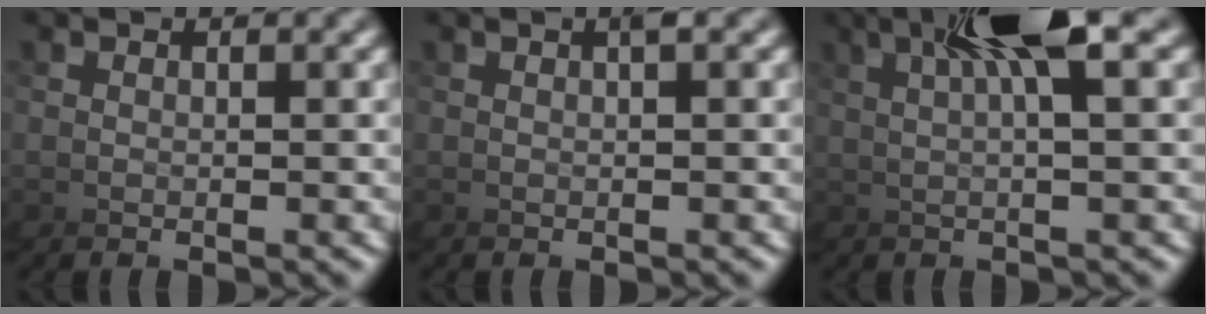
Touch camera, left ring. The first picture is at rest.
{"total": 0.7, "force": [-0.1, -0.6, 0.4], "torque": [-0.012, 0.005, -0.003]}
{"total": 5.8, "force": [2.5, -0.8, 5.2], "torque": [-0.107, 0.033, 0.034]}